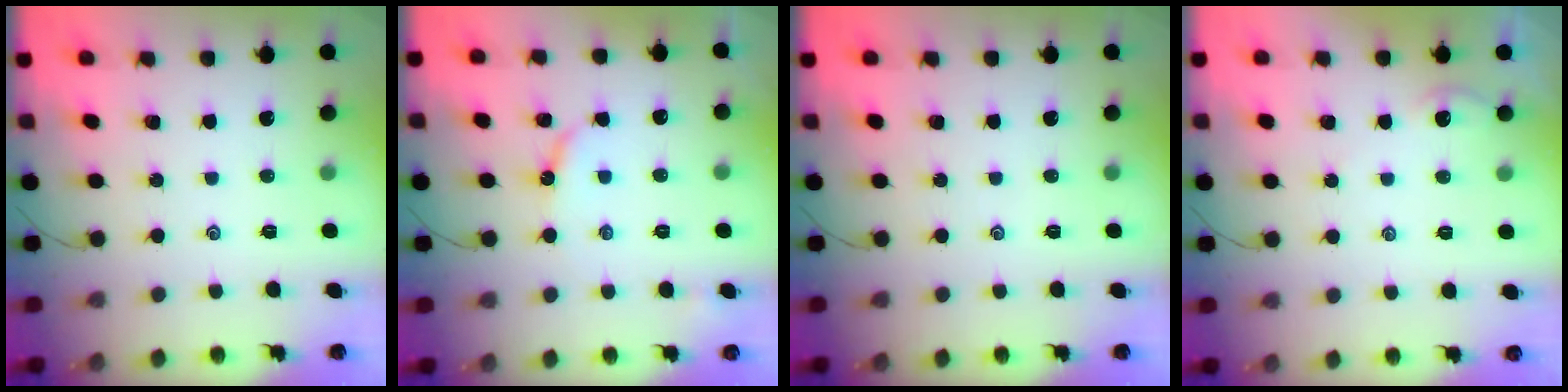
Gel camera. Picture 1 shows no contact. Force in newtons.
{"total": 4.4, "press": 4.4, "slide": 0.4}
{"total": 0.0}
{"total": 1.0, "press": 1.0, "slide": 0.2}